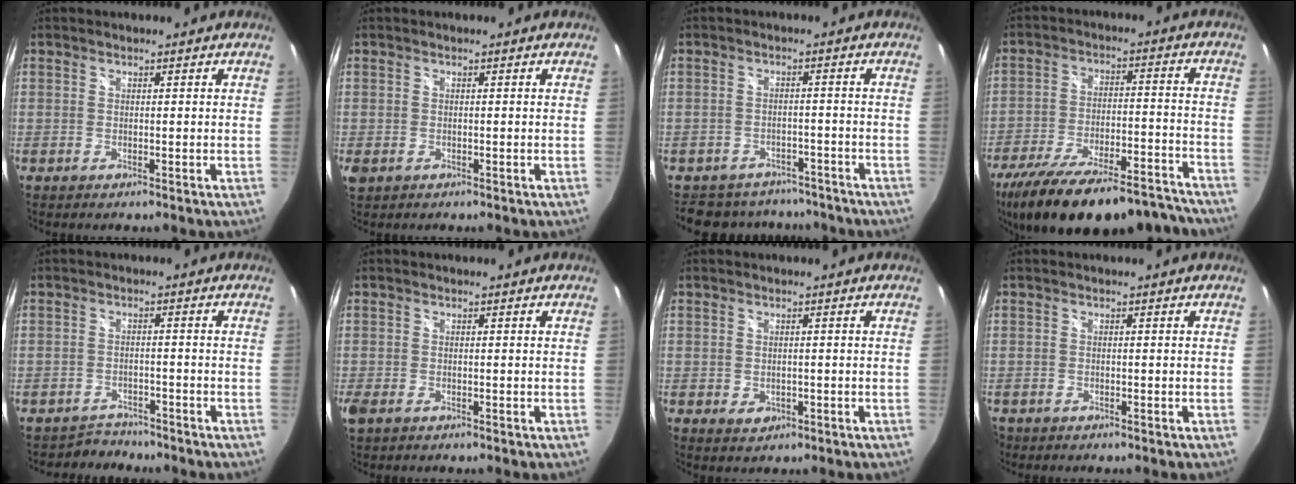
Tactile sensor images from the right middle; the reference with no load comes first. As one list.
[{"total": 2.4, "force": [-0.8, 1.7, 1.5], "torque": [-0.031, -0.007, -0.011]}, {"total": 11.8, "force": [-10.0, 5.4, 3.0], "torque": [-0.074, 0.015, -0.131]}, {"total": 25.8, "force": [-21.8, 6.6, 12.2], "torque": [-0.224, -0.030, -0.314]}, {"total": 3.5, "force": [-3.2, 1.4, -0.5], "torque": [0.003, 0.004, -0.055]}, {"total": 2.7, "force": [-1.3, 1.4, 1.9], "torque": [-0.040, -0.010, -0.021]}, {"total": 1.9, "force": [-0.3, 1.6, 1.1], "torque": [-0.016, -0.003, -0.003]}, {"total": 1.4, "force": [-0.9, 1.1, 0.3], "torque": [-0.011, -0.004, -0.016]}]